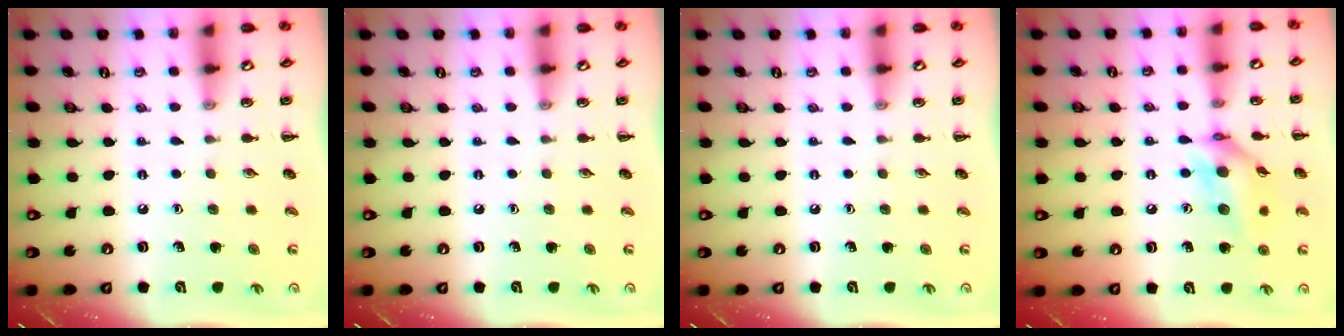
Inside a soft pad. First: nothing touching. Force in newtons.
{"total": 0.0}
{"total": 0.0}
{"total": 13.7, "press": 13.5, "slide": 2.5}